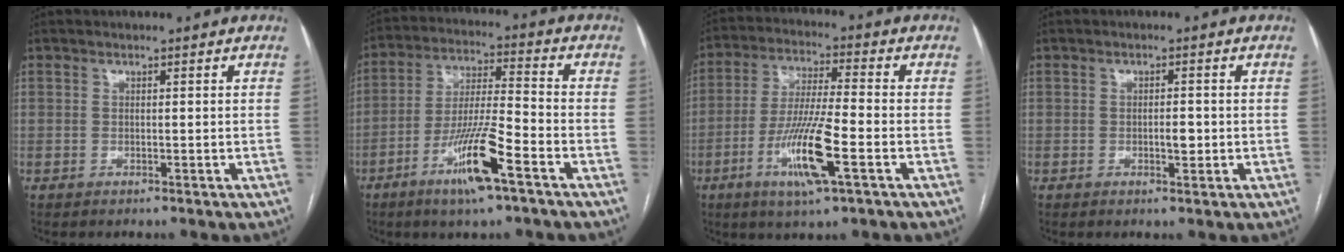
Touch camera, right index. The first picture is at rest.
{"total": 12.2, "force": [-6.4, 0.7, 10.3], "torque": [-0.198, -0.013, -0.120]}
{"total": 11.9, "force": [-4.5, 0.7, 11.0], "torque": [-0.217, -0.017, -0.085]}
{"total": 2.1, "force": [-0.4, 0.7, 1.9], "torque": [-0.032, 0.001, -0.005]}